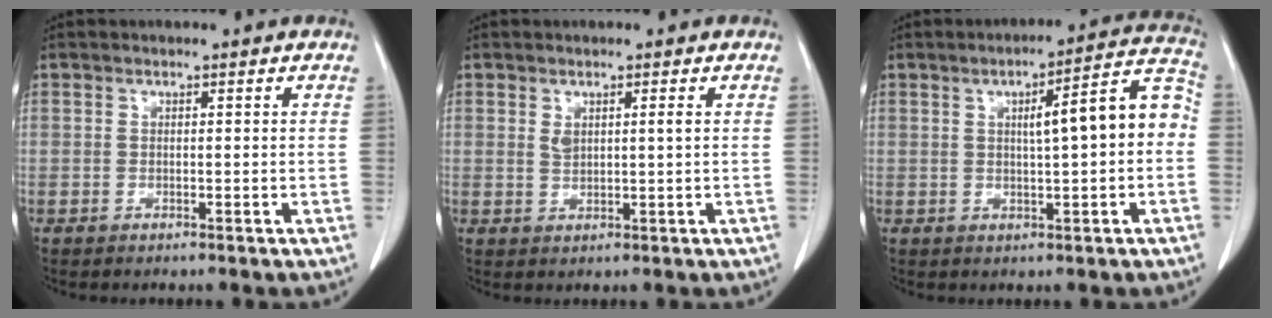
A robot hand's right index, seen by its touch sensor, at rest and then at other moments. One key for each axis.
{"total": 1.9, "fx": 0.7, "fy": 0.3, "fz": 1.8, "tx": -0.036, "ty": 0.000, "tz": 0.017}
{"total": 10.0, "fx": 0.5, "fy": 1.4, "fz": 9.9, "tx": -0.132, "ty": 0.033, "tz": 0.005}